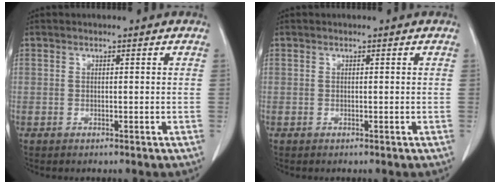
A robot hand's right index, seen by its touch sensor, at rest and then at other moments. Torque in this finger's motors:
{"motor_torque": [0.00, 0.00, 0.00, 0.00]}